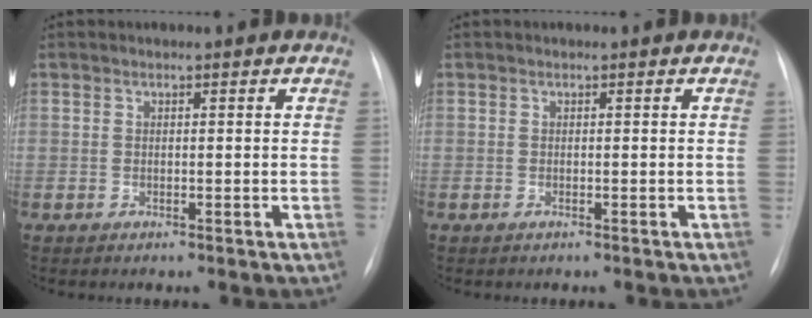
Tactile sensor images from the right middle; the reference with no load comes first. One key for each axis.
{"total": 0.0}